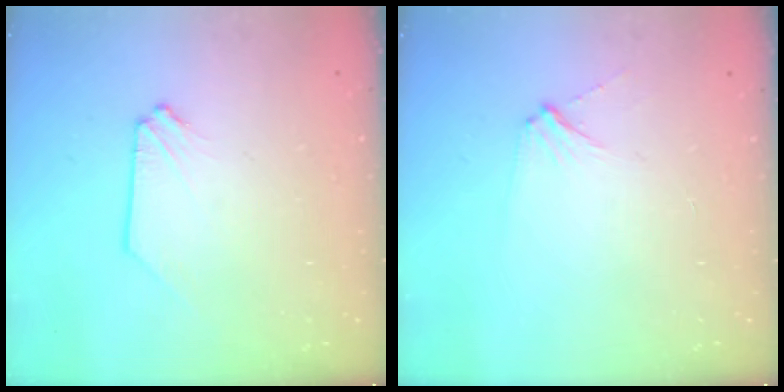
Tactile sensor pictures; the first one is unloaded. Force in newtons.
{"total": 4.2, "press": 4.1, "slide": 0.6}